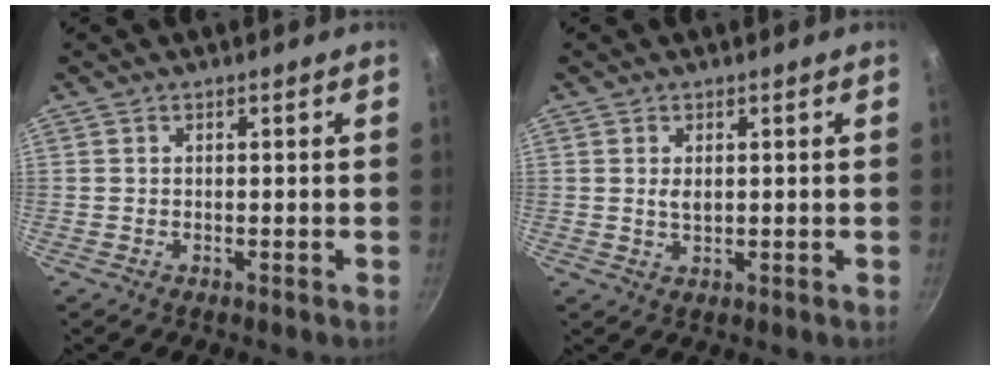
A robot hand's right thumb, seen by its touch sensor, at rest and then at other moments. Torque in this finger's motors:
{"motor_torque": [0.49, 0.06, -0.13, -0.02, -0.01]}